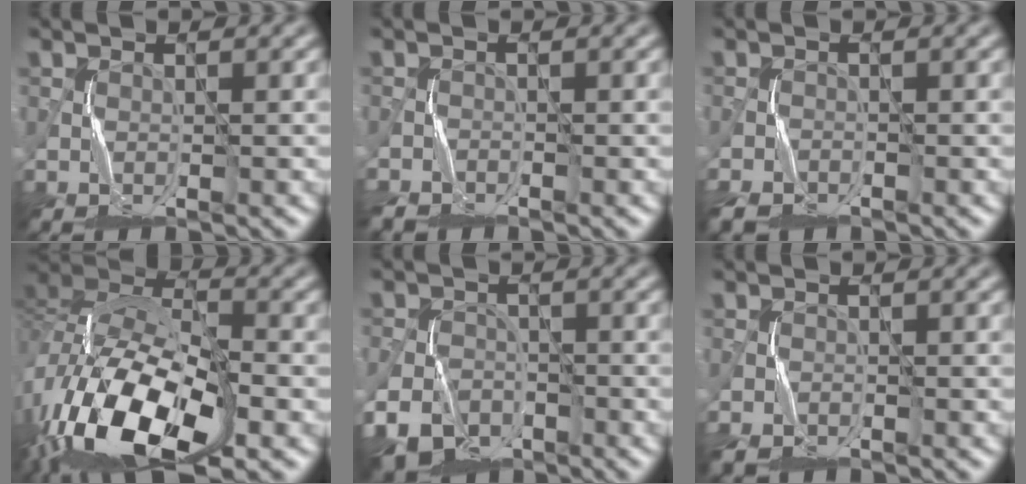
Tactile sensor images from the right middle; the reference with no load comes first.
{"total": 1.7, "force": [-1.7, 0.2, 0.0], "torque": [-0.002, -0.009, -0.040]}
{"total": 2.4, "force": [-2.0, 0.9, 0.9], "torque": [-0.019, -0.010, -0.046]}
{"total": 15.8, "force": [-7.3, 7.4, 11.9], "torque": [-0.240, -0.005, -0.143]}
{"total": 4.8, "force": [-3.1, 3.1, 2.0], "torque": [-0.037, -0.014, -0.059]}
{"total": 1.6, "force": [-1.3, 0.6, 0.6], "torque": [-0.013, -0.005, -0.031]}